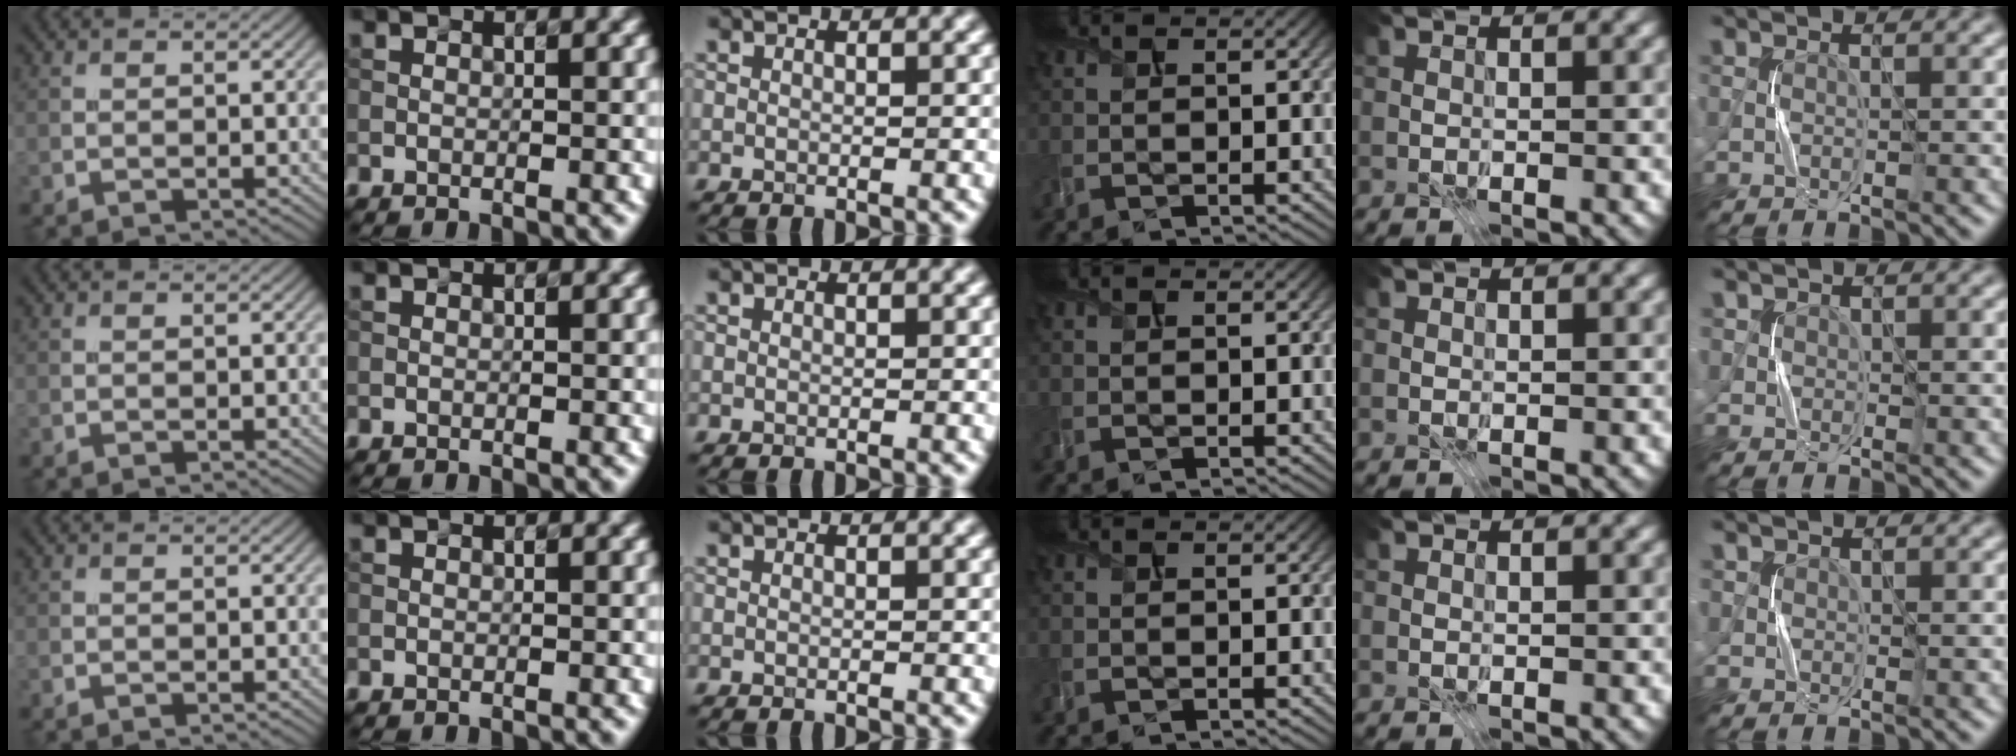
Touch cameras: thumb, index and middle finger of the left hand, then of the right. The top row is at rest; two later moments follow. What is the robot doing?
{"motion": "press", "object": "stapler"}